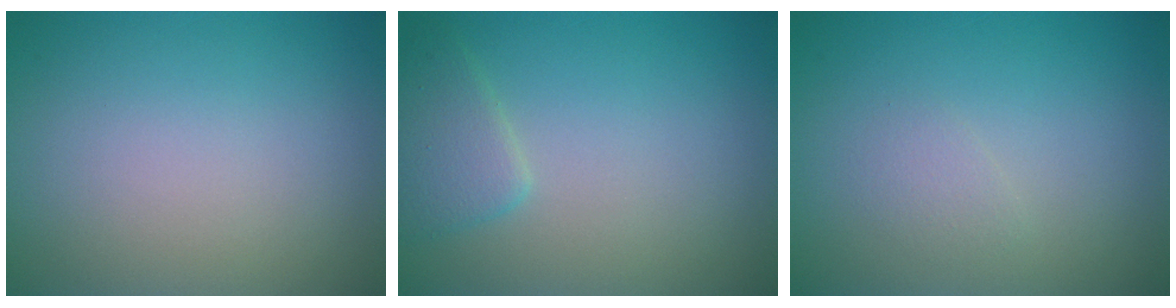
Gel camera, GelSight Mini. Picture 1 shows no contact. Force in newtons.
{"total": 2.4, "press": 2.4, "slide": 0.1}
{"total": 0.9, "press": 0.9, "slide": 0.0}